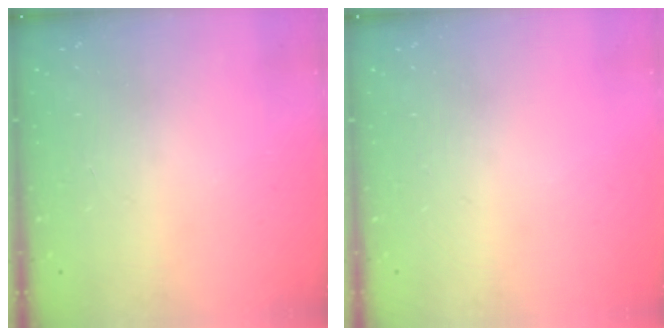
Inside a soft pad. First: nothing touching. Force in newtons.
{"total": 0.0}